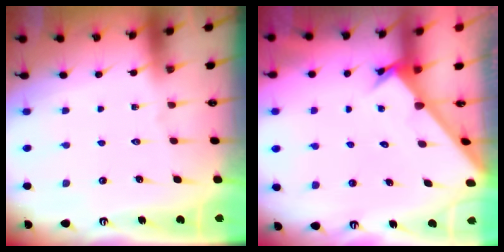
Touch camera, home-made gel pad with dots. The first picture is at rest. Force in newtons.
{"total": 2.6, "press": 2.6, "slide": 0.3}